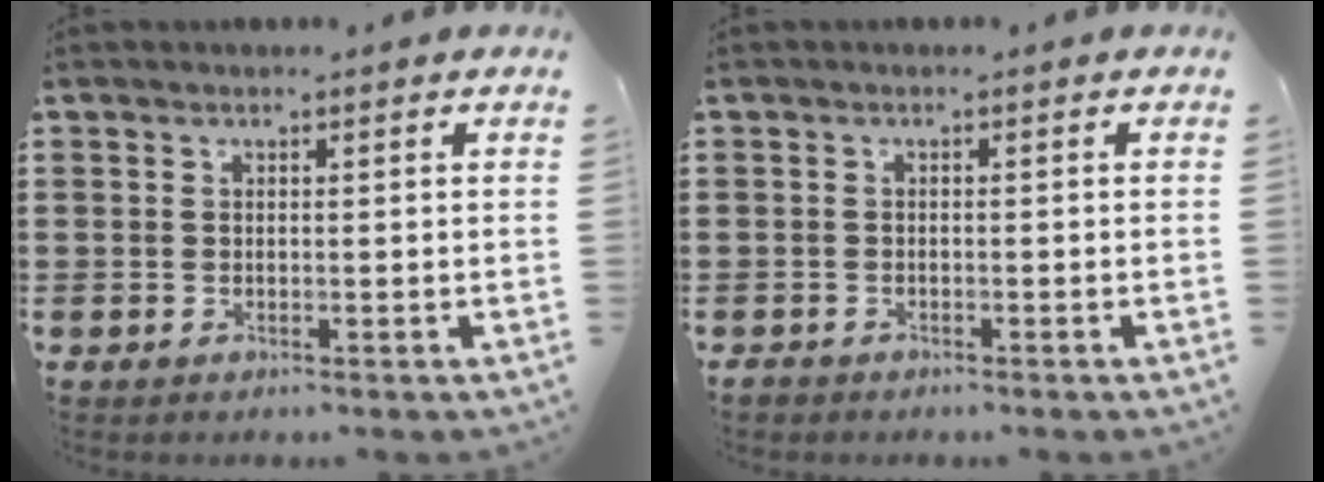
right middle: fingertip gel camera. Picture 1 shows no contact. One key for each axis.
{"total": 0.7, "fx": -0.7, "fy": 0.3, "fz": 0.1, "tx": -0.003, "ty": 0.000, "tz": -0.014}